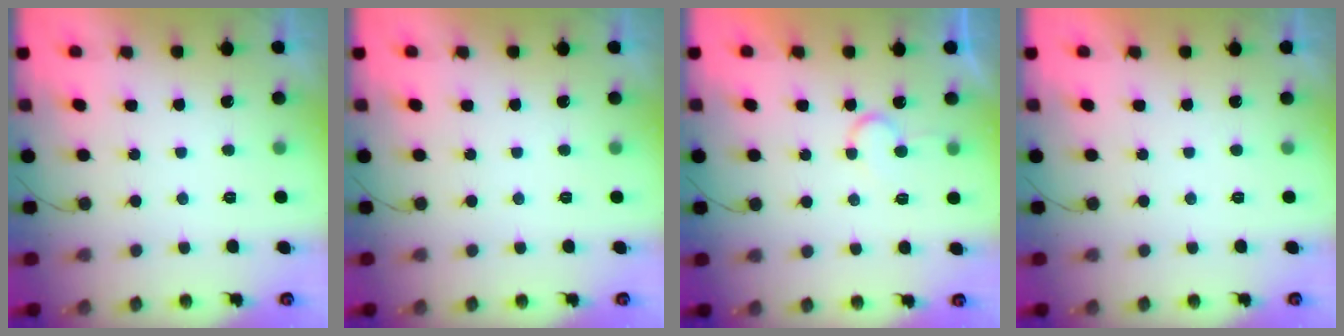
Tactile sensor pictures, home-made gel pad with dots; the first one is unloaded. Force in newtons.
{"total": 0.0}
{"total": 6.0, "press": 6.0, "slide": 0.6}
{"total": 1.7, "press": 1.7, "slide": 0.0}